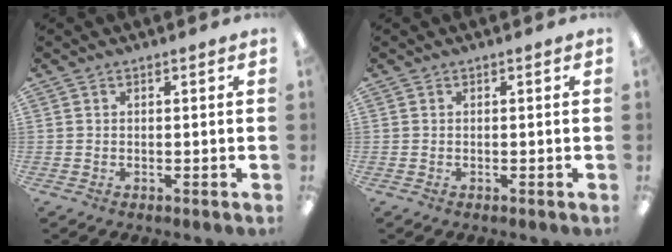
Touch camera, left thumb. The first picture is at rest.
{"total": 0.0}